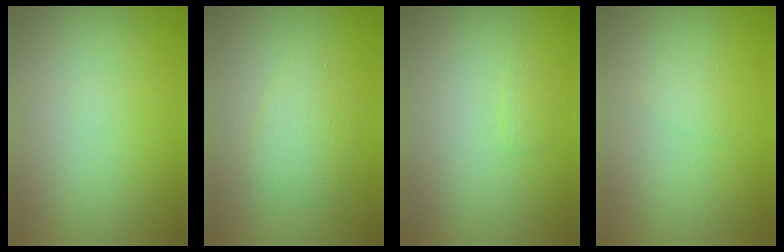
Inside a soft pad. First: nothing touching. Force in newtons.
{"total": 2.4, "press": 2.4, "slide": 0.0}
{"total": 0.6, "press": 0.6, "slide": 0.0}
{"total": 0.8, "press": 0.8, "slide": 0.1}